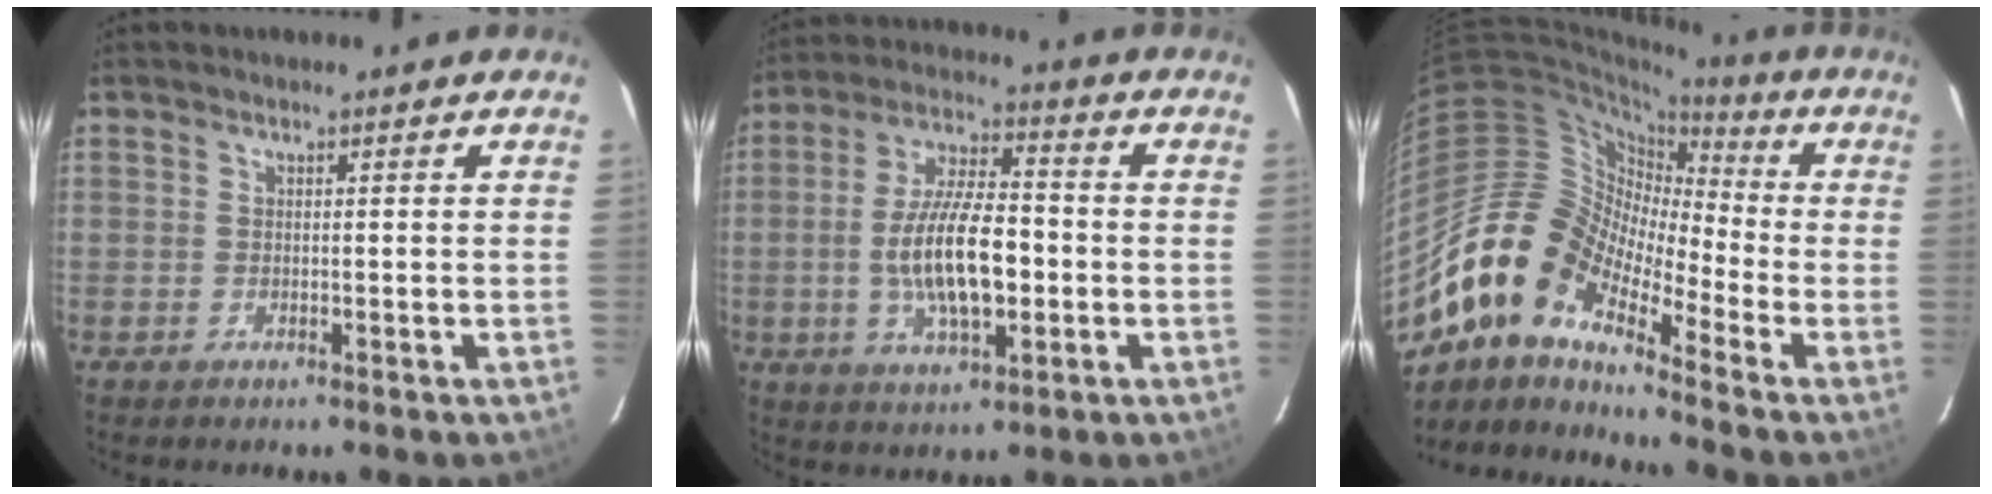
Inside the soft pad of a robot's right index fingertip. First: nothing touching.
{"total": 14.4, "force": [-2.2, 5.2, 13.2], "torque": [-0.254, -0.001, -0.034]}
{"total": 15.3, "force": [-10.4, 6.6, 9.0], "torque": [-0.149, 0.003, -0.219]}